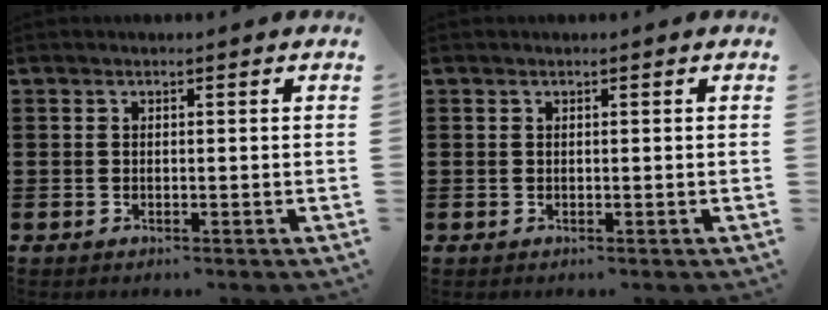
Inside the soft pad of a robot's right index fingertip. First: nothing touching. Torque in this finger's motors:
{"motor_torque": [-0.80, 0.82, -0.02, -0.01]}